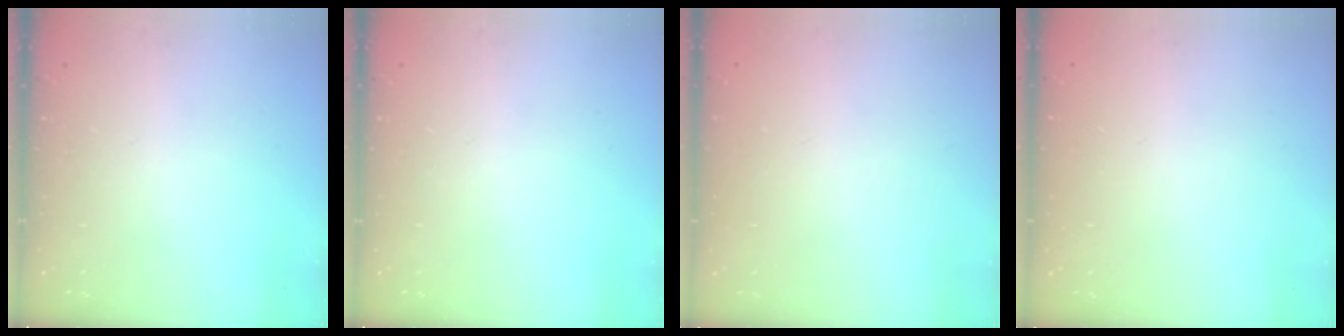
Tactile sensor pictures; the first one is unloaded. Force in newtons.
{"total": 0.0}
{"total": 0.0}
{"total": 0.0}